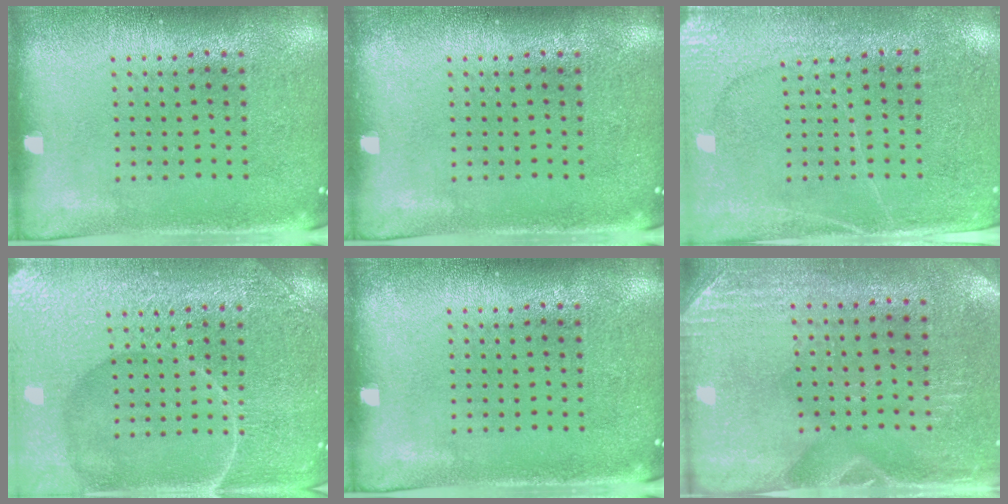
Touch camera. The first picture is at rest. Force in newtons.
{"total": 0.0}
{"total": 2.9, "press": 2.7, "slide": 1.1}
{"total": 7.4, "press": 7.3, "slide": 1.0}
{"total": 0.0}
{"total": 2.8, "press": 2.6, "slide": 1.2}